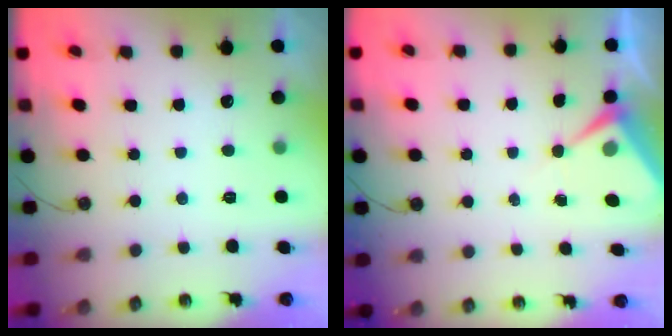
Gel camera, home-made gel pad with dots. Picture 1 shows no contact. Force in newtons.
{"total": 6.0, "press": 6.0, "slide": 0.7}